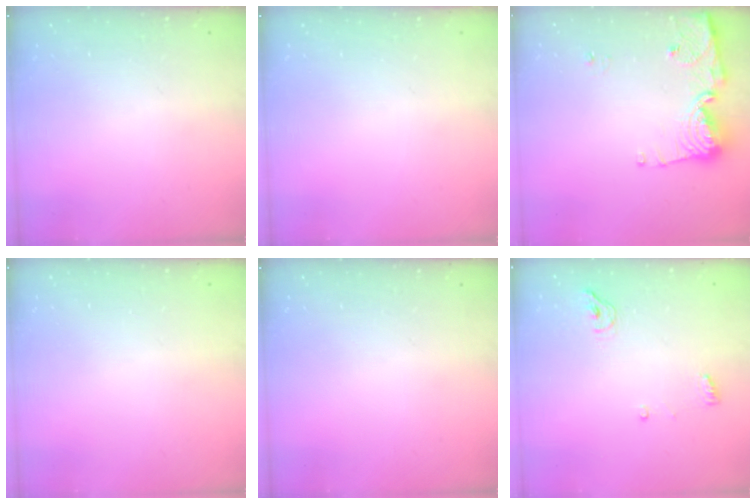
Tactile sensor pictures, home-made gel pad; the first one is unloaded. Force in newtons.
{"total": 0.0}
{"total": 11.7, "press": 11.6, "slide": 1.1}
{"total": 0.8, "press": 0.8, "slide": 0.1}
{"total": 0.0}
{"total": 5.4, "press": 5.3, "slide": 1.1}